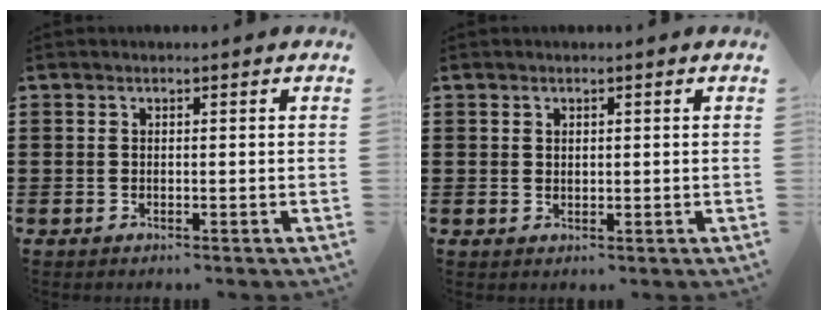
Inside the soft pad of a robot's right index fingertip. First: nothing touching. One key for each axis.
{"total": 0.9, "fx": 0.7, "fy": 0.6, "fz": 0.3, "tx": -0.007, "ty": 0.003, "tz": 0.012}